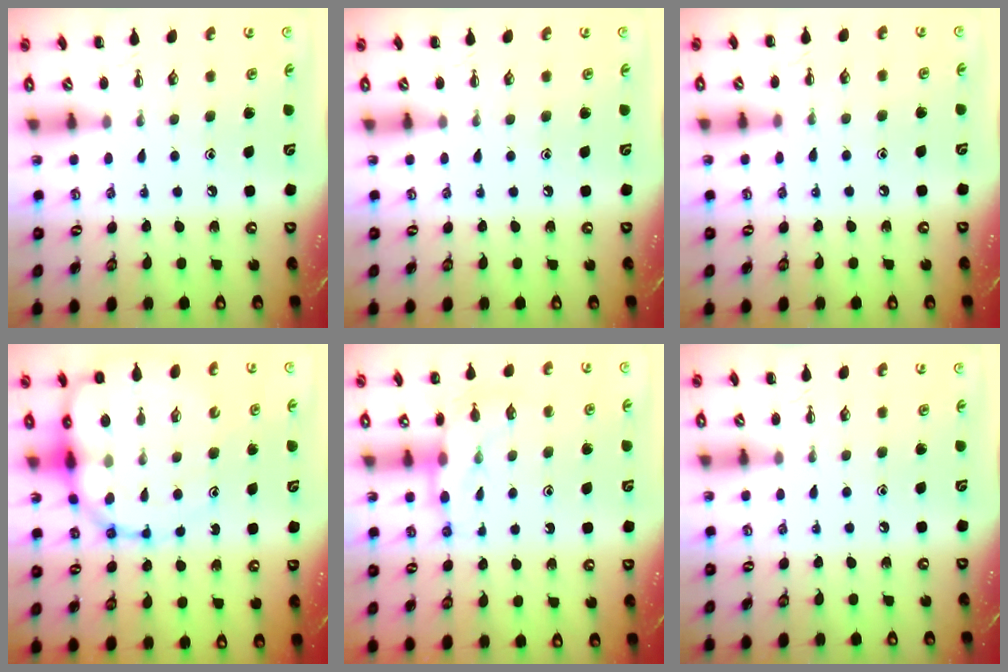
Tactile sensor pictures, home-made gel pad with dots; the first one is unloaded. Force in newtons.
{"total": 0.0}
{"total": 5.9, "press": 5.5, "slide": 1.9}
{"total": 16.2, "press": 15.6, "slide": 4.1}
{"total": 8.5, "press": 8.4, "slide": 0.7}
{"total": 0.0}